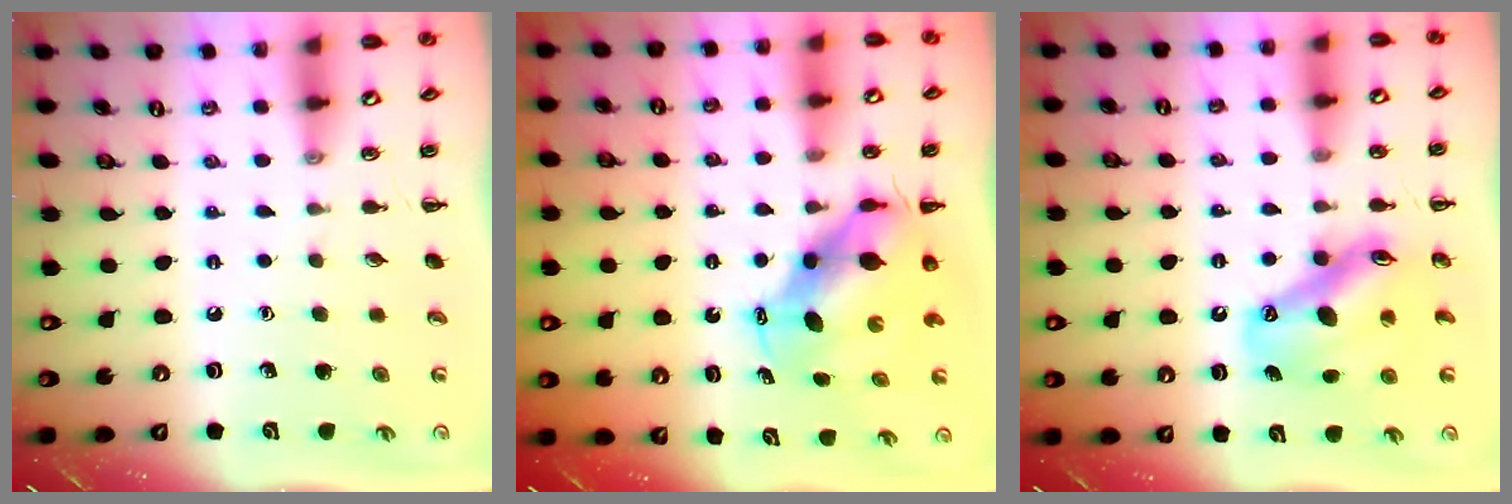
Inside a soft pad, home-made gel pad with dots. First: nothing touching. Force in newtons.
{"total": 7.6, "press": 7.5, "slide": 1.4}
{"total": 12.5, "press": 12.0, "slide": 3.5}